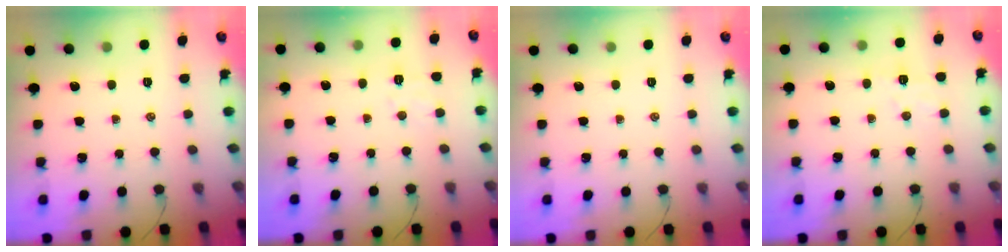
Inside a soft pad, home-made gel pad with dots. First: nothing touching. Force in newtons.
{"total": 5.5, "press": 5.3, "slide": 1.4}
{"total": 0.0}
{"total": 5.8, "press": 5.7, "slide": 1.0}